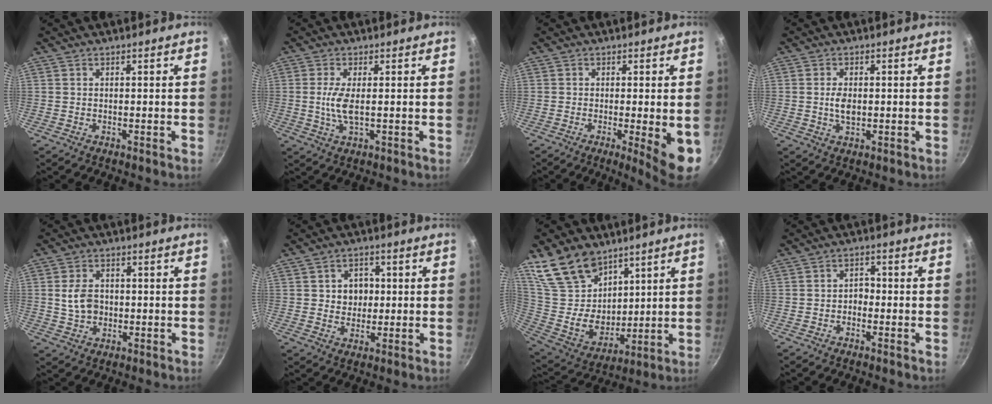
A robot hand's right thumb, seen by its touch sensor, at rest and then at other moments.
{"total": 4.7, "force": [0.1, 1.4, 4.5], "torque": [-0.106, -0.003, 0.001]}
{"total": 7.6, "force": [-1.5, 1.1, 7.4], "torque": [-0.091, -0.009, -0.015]}
{"total": 3.5, "force": [0.0, 2.0, 2.9], "torque": [-0.050, -0.001, 0.000]}
{"total": 5.7, "force": [0.1, 4.3, 3.7], "torque": [-0.056, 0.005, 0.001]}
{"total": 5.4, "force": [0.6, 4.7, 2.6], "torque": [-0.011, 0.001, 0.008]}
{"total": 18.6, "force": [11.7, 12.0, 8.1], "torque": [-0.114, -0.069, 0.238]}
{"total": 2.3, "force": [-0.9, 1.7, 1.3], "torque": [-0.007, 0.015, -0.018]}